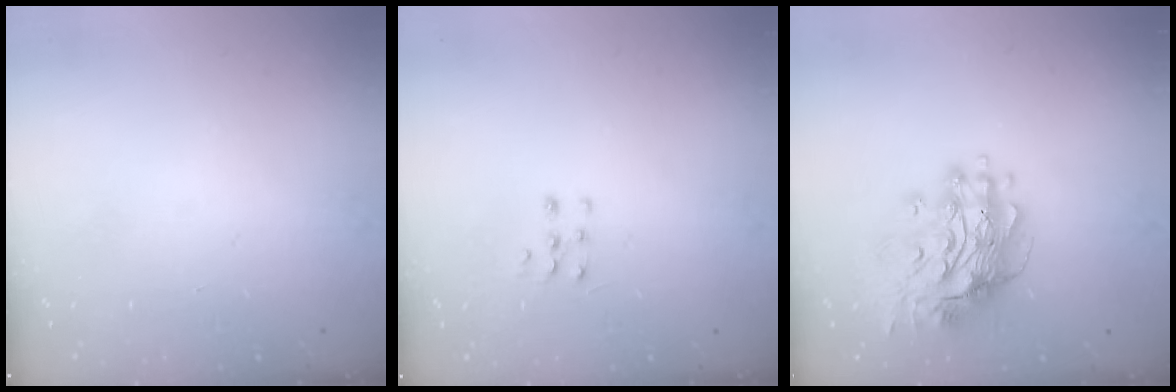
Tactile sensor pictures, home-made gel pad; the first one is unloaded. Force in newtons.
{"total": 3.3, "press": 3.3, "slide": 0.5}
{"total": 17.5, "press": 17.4, "slide": 1.7}